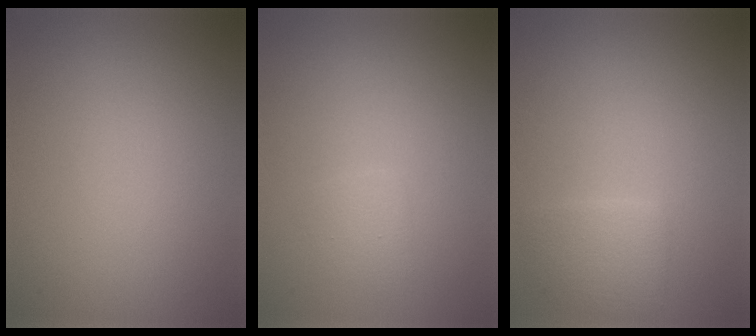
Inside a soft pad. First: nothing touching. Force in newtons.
{"total": 1.1, "press": 1.1, "slide": 0.1}
{"total": 2.0, "press": 2.0, "slide": 0.1}